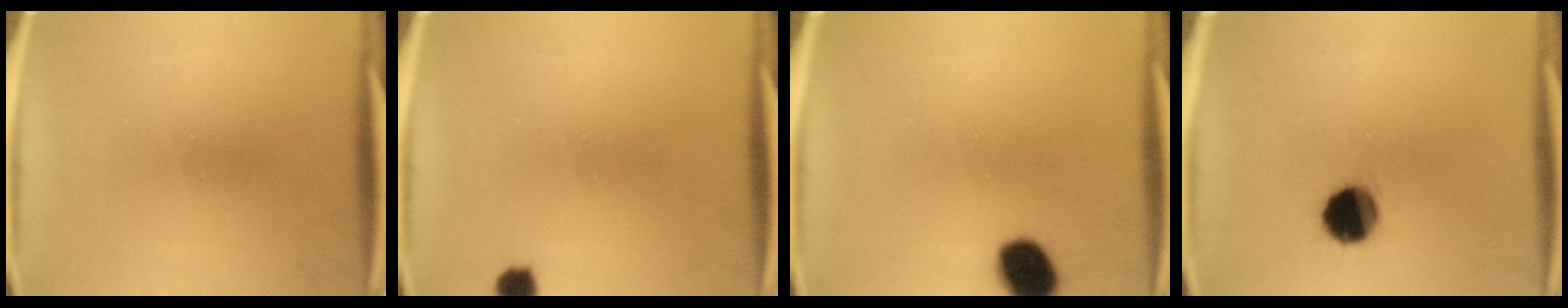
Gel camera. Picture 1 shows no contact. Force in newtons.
{"total": 2.2}
{"total": 9.1}
{"total": 10.2}